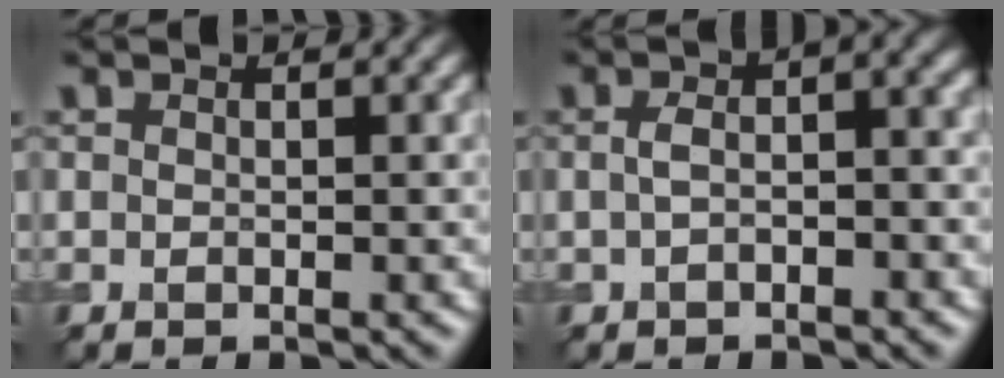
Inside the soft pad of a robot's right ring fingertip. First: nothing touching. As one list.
[{"total": 3.2, "force": [-0.1, 1.1, 3.0], "torque": [-0.053, 0.007, -0.005]}]